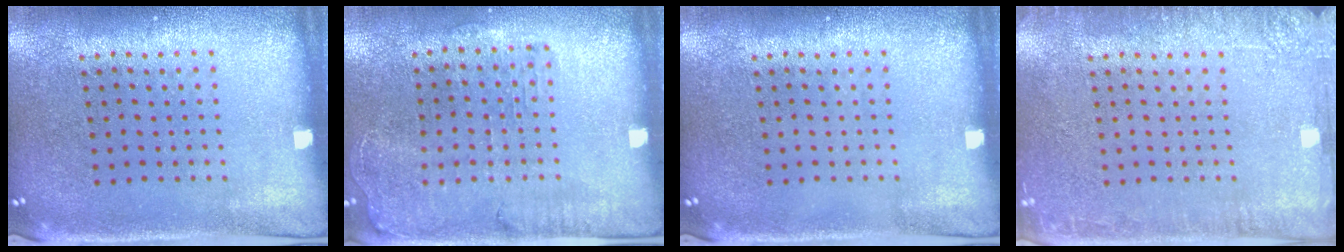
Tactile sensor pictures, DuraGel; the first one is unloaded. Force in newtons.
{"total": 1.3, "press": 1.3, "slide": 0.3}
{"total": 0.0}
{"total": 2.6, "press": 2.5, "slide": 0.5}